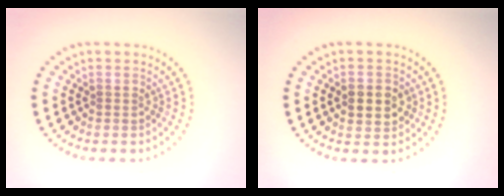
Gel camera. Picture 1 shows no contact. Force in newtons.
{"total": 2.8, "press": 2.8, "slide": 0.3}